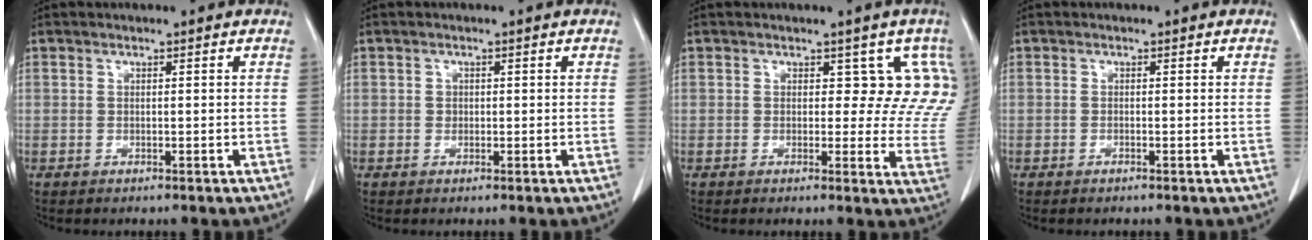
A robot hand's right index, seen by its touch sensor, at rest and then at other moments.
{"total": 0.9, "force": [0.1, 0.9, 0.3], "torque": [-0.002, 0.002, 0.000]}
{"total": 7.3, "force": [3.9, 4.5, 4.3], "torque": [-0.016, -0.004, 0.023]}
{"total": 0.0}